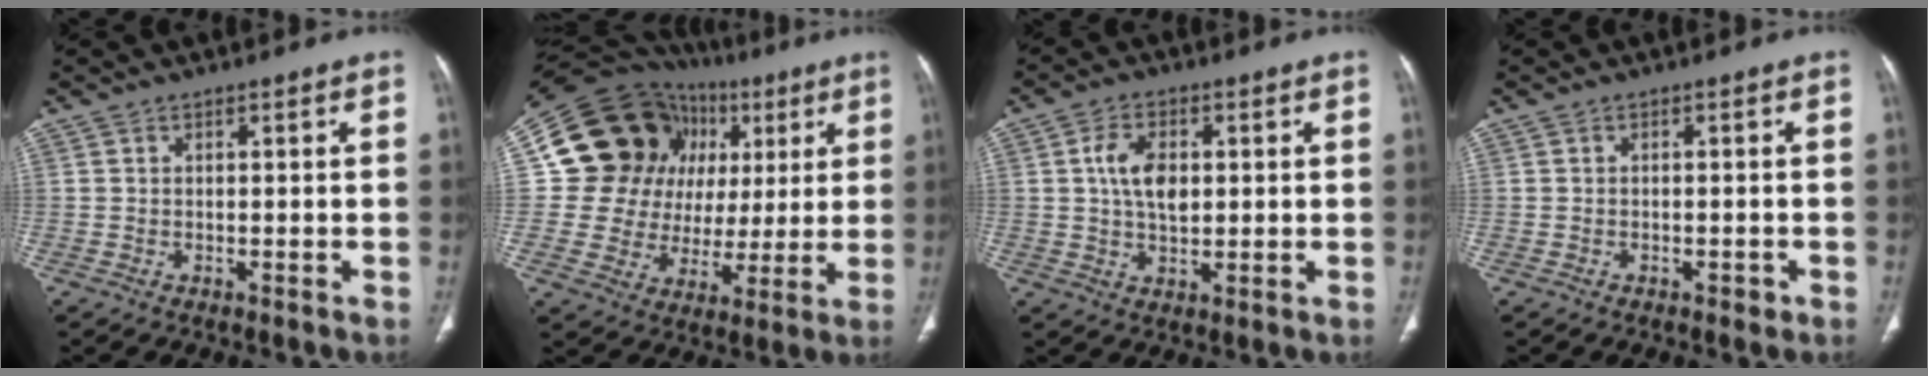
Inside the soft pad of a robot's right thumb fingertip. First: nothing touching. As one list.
[{"total": 23.8, "force": [6.9, 19.5, 11.7], "torque": [-0.124, 0.044, 0.128]}, {"total": 7.3, "force": [1.3, 4.4, 5.7], "torque": [-0.094, -0.001, 0.022]}, {"total": 1.2, "force": [-0.7, 0.7, 0.7], "torque": [-0.010, 0.001, -0.009]}]